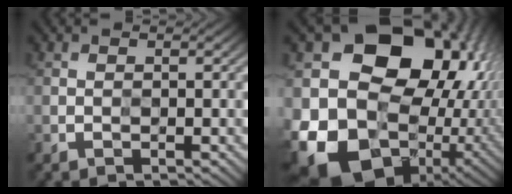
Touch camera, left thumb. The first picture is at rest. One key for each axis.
{"total": 21.9, "fx": -0.4, "fy": 18.3, "fz": 12.0, "tx": -0.216, "ty": -0.034, "tz": -0.017}